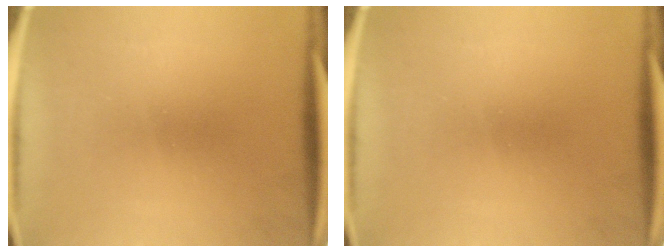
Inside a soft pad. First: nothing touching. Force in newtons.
{"total": 0.0}